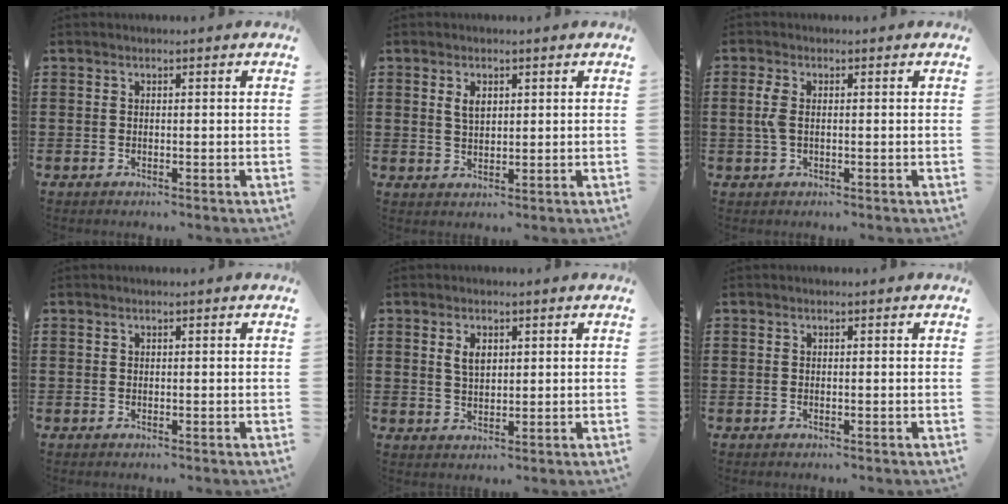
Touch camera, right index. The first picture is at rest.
{"total": 2.6, "force": [1.1, 1.4, 1.9], "torque": [-0.040, 0.005, 0.020]}
{"total": 3.0, "force": [0.1, 1.4, 2.7], "torque": [-0.069, 0.001, -0.005]}
{"total": 0.0}
{"total": 3.1, "force": [1.1, 1.6, 2.3], "torque": [-0.043, 0.003, 0.018]}
{"total": 0.0}